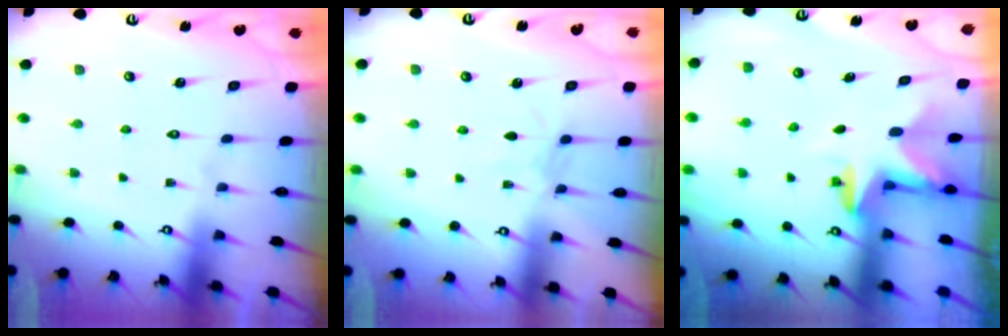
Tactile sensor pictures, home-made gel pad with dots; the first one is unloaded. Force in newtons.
{"total": 3.3, "press": 3.3, "slide": 0.4}
{"total": 2.9, "press": 2.9, "slide": 0.2}